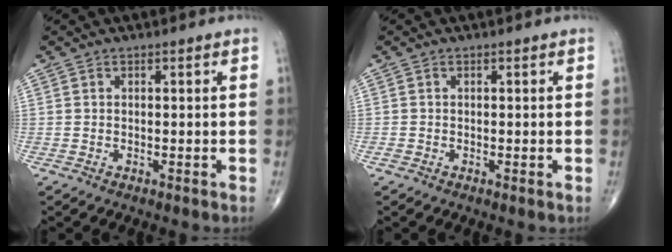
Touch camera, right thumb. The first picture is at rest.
{"total": 0.6, "force": [-0.3, 0.3, 0.5], "torque": [-0.009, -0.004, -0.009]}